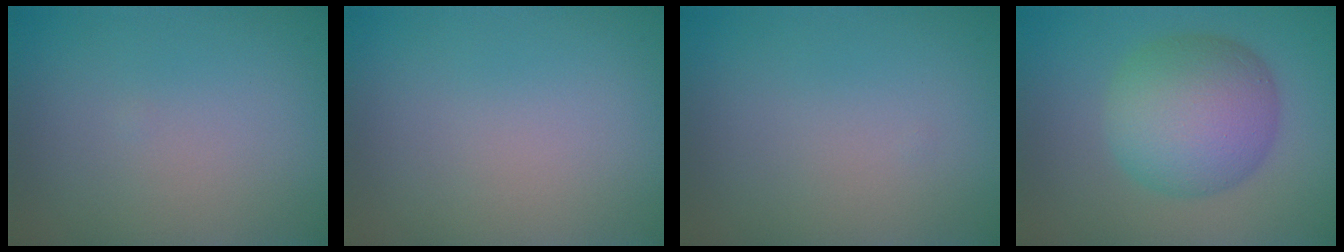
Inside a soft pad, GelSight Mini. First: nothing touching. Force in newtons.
{"total": 0.0}
{"total": 0.0}
{"total": 7.9, "press": 7.9, "slide": 0.1}